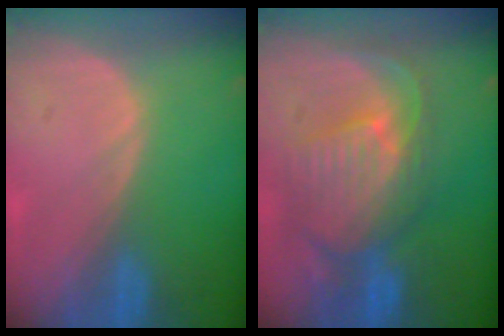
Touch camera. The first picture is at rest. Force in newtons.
{"total": 10.6, "press": 9.4, "slide": 4.9}